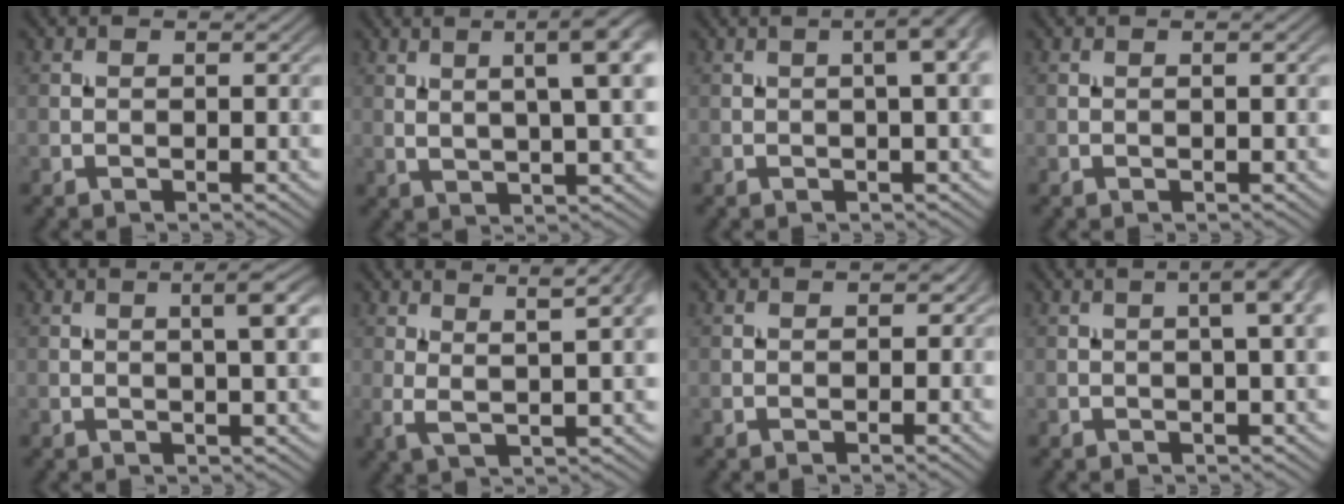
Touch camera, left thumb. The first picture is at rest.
{"total": 9.4, "force": [3.9, 2.2, 8.3], "torque": [-0.103, 0.030, 0.058]}
{"total": 4.5, "force": [0.9, 0.9, 4.4], "torque": [-0.059, 0.020, 0.011]}
{"total": 0.9, "force": [0.3, -0.2, 0.8], "torque": [-0.016, 0.005, 0.004]}
{"total": 3.2, "force": [0.9, 0.1, 3.0], "torque": [-0.050, 0.010, 0.015]}
{"total": 8.2, "force": [3.3, 1.8, 7.3], "torque": [-0.110, 0.018, 0.055]}
{"total": 1.0, "force": [-0.3, 0.8, 0.6], "torque": [-0.009, -0.003, -0.006]}
{"total": 5.0, "force": [1.1, 1.1, 4.8], "torque": [-0.061, 0.022, 0.009]}